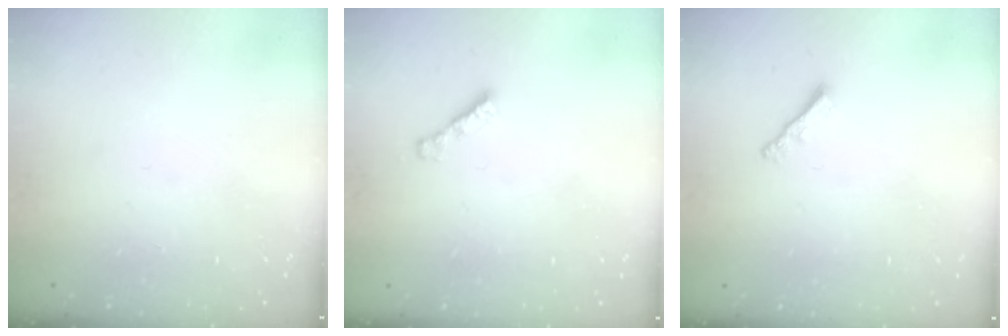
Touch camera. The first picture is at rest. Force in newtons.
{"total": 2.7, "press": 2.7, "slide": 0.3}
{"total": 2.0, "press": 2.0, "slide": 0.5}